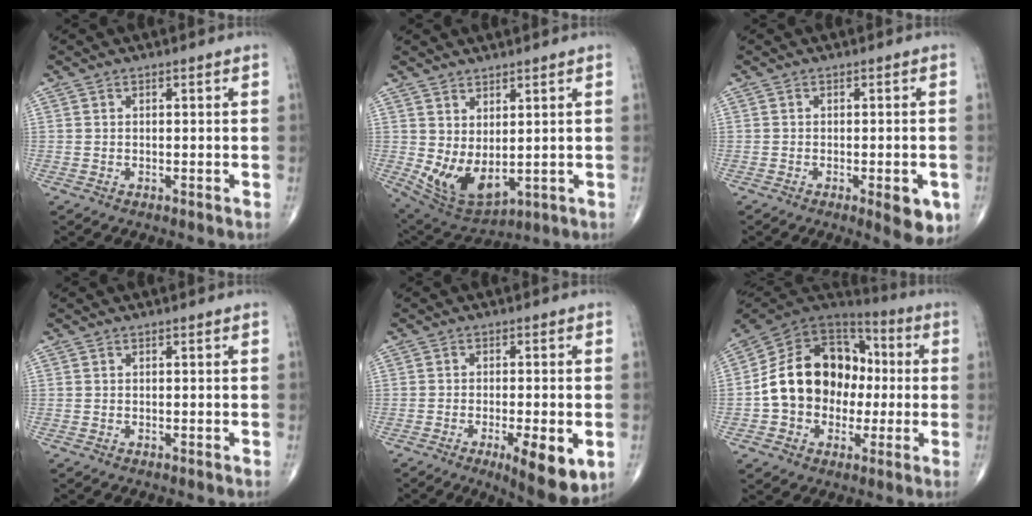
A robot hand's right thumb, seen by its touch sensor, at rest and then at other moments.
{"total": 10.0, "force": [0.4, 5.1, 8.5], "torque": [-0.149, -0.021, 0.035]}
{"total": 6.3, "force": [-2.4, 2.1, 5.4], "torque": [-0.052, -0.004, -0.026]}
{"total": 0.0}
{"total": 10.5, "force": [-3.7, 3.0, 9.3], "torque": [-0.128, -0.013, -0.050]}
{"total": 19.2, "force": [-1.0, 15.0, 11.9], "torque": [-0.166, 0.044, -0.019]}